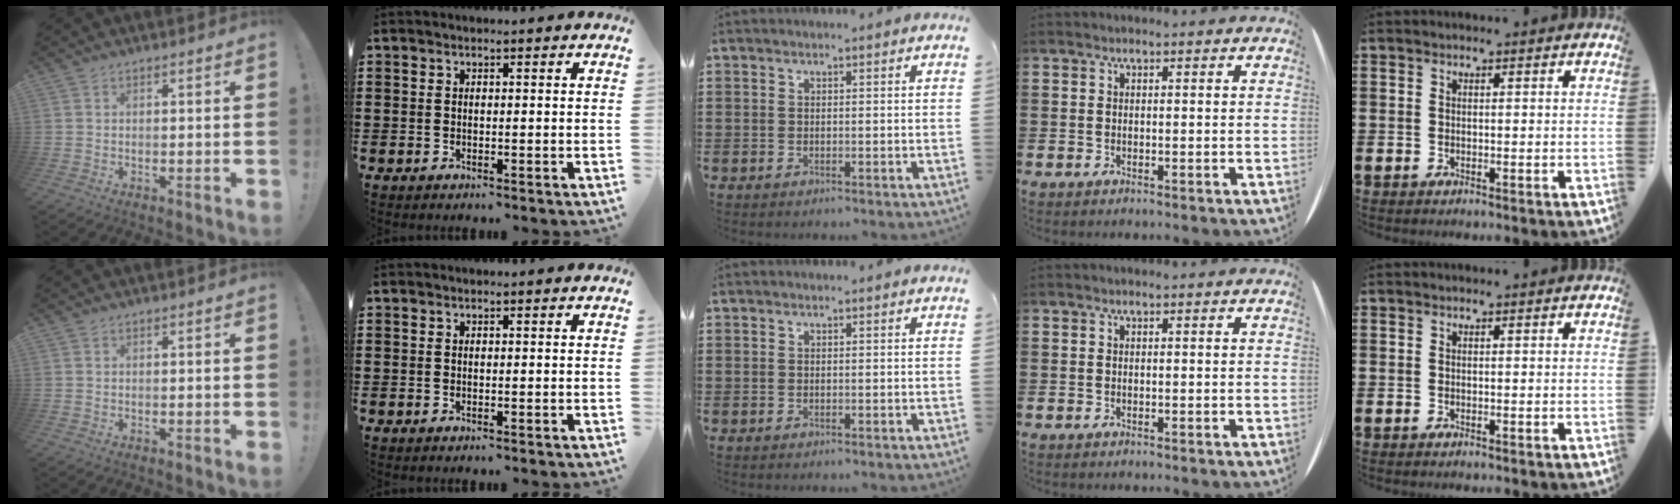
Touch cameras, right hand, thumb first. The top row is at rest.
{}